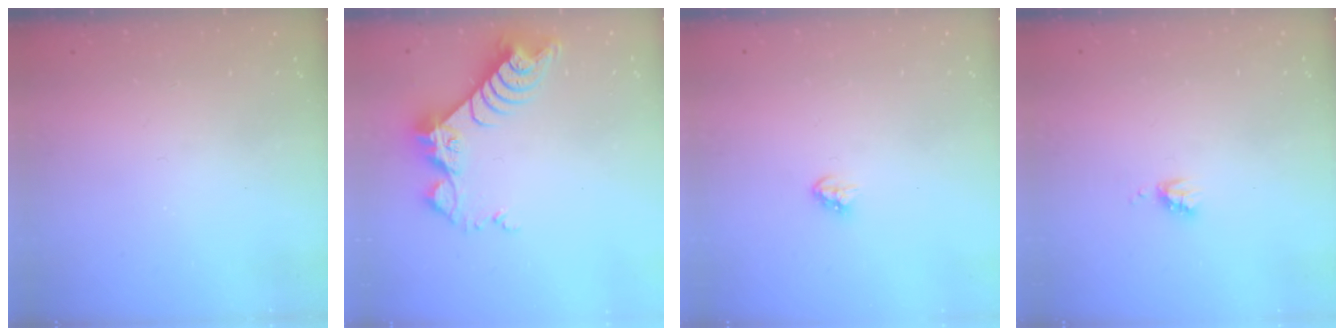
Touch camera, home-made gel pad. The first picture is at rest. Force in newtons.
{"total": 9.3, "press": 9.3, "slide": 0.7}
{"total": 3.4, "press": 3.4, "slide": 0.3}
{"total": 3.7, "press": 3.7, "slide": 0.4}